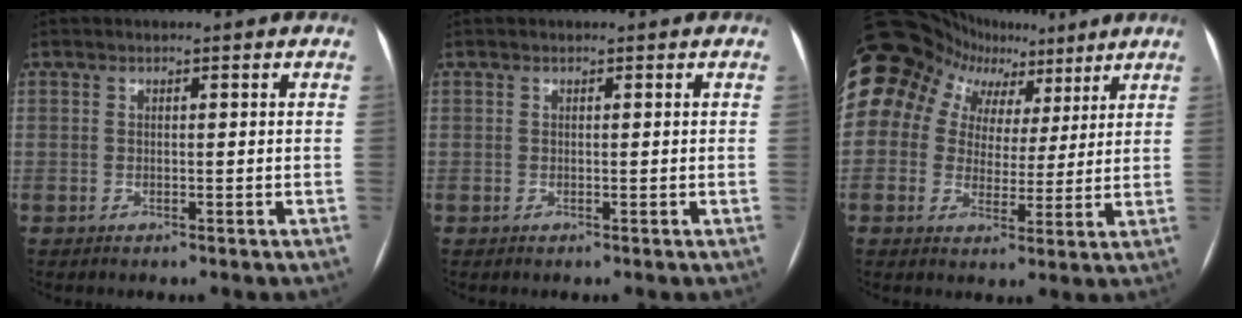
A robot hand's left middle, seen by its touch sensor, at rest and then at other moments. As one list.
[{"total": 0.0}, {"total": 19.5, "force": [10.6, 14.9, 6.7], "torque": [-0.172, 0.088, 0.172]}]